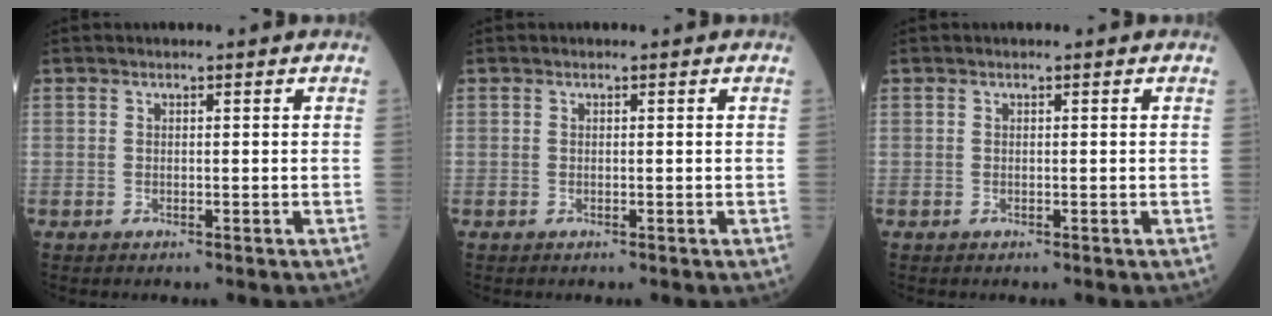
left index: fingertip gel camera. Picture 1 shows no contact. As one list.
[{"total": 0.0}, {"total": 0.0}]